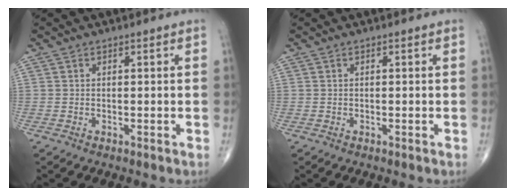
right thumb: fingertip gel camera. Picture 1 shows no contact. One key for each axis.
{"total": 0.0}